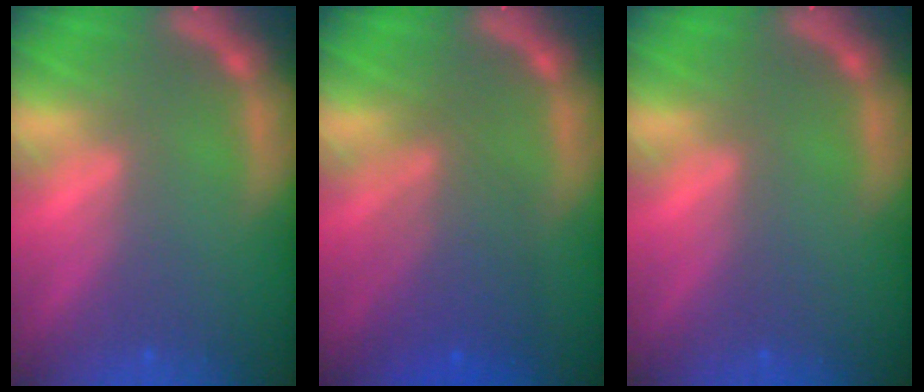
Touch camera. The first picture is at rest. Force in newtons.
{"total": 5.6}
{"total": 0.0}